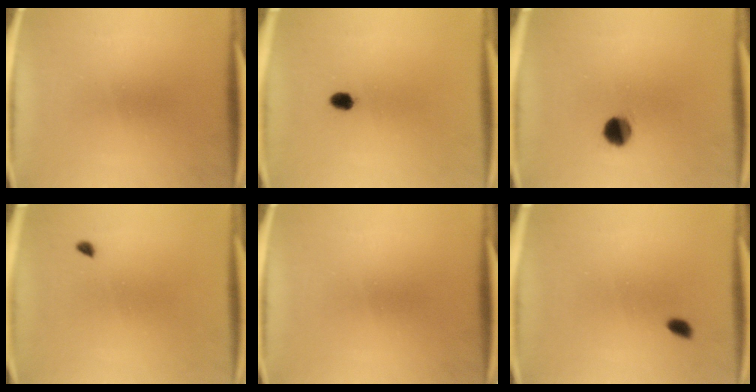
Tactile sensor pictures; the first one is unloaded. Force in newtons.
{"total": 2.1}
{"total": 5.3}
{"total": 0.8}
{"total": 0.0}
{"total": 1.4}